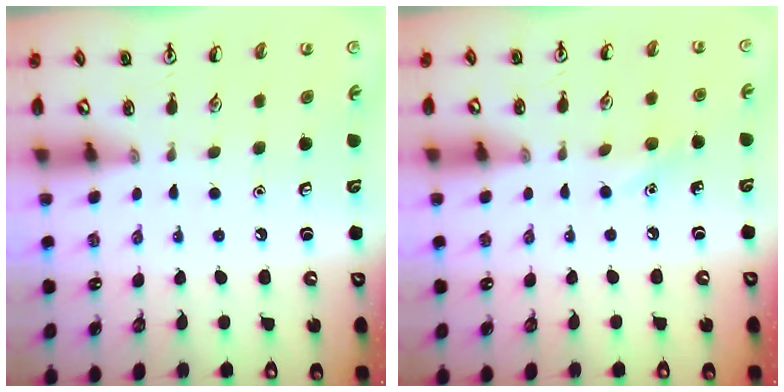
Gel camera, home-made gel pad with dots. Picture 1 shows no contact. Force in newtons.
{"total": 5.7, "press": 5.4, "slide": 1.9}